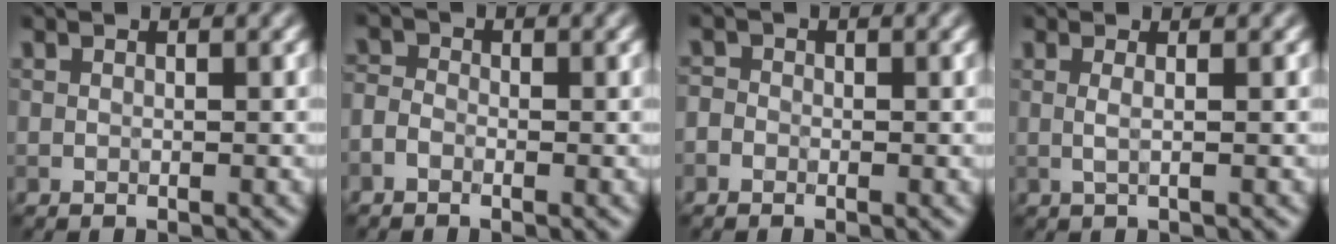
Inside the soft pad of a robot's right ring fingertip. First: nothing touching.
{"total": 1.4, "force": [-0.8, 0.8, 0.8], "torque": [-0.015, 0.000, -0.020]}
{"total": 1.1, "force": [-0.5, 0.9, 0.4], "torque": [-0.006, -0.002, -0.014]}
{"total": 1.5, "force": [0.1, 0.5, 1.4], "torque": [-0.023, 0.000, -0.006]}